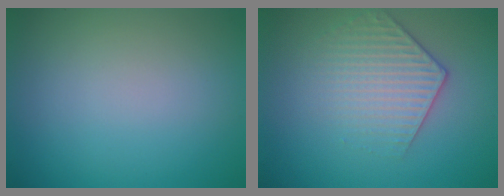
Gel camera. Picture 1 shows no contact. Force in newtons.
{"total": 3.2, "press": 3.1, "slide": 0.9}